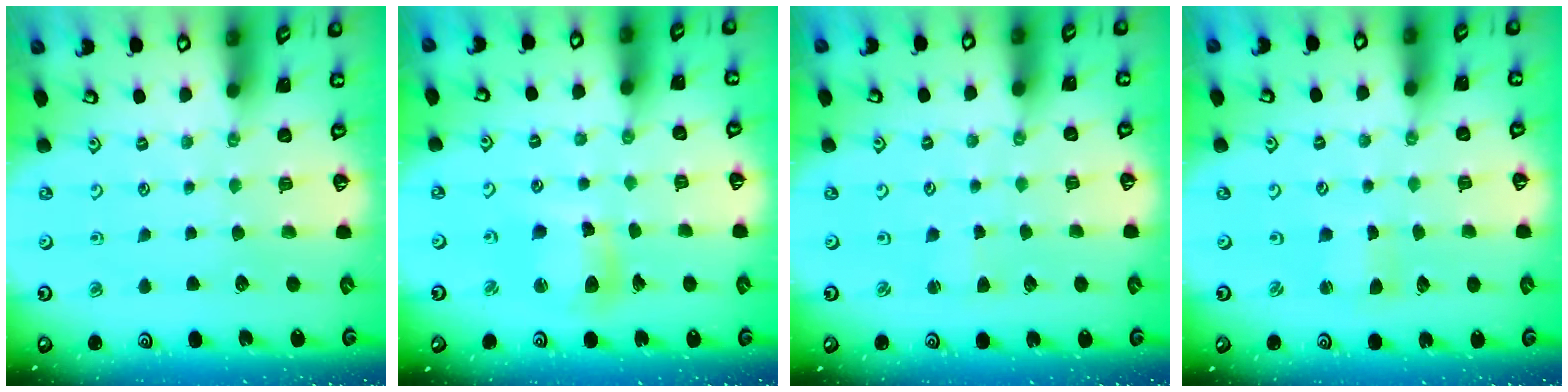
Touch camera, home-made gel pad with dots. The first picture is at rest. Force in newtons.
{"total": 10.3, "press": 10.2, "slide": 1.2}
{"total": 2.2, "press": 2.2, "slide": 0.3}
{"total": 1.2, "press": 1.2, "slide": 0.2}